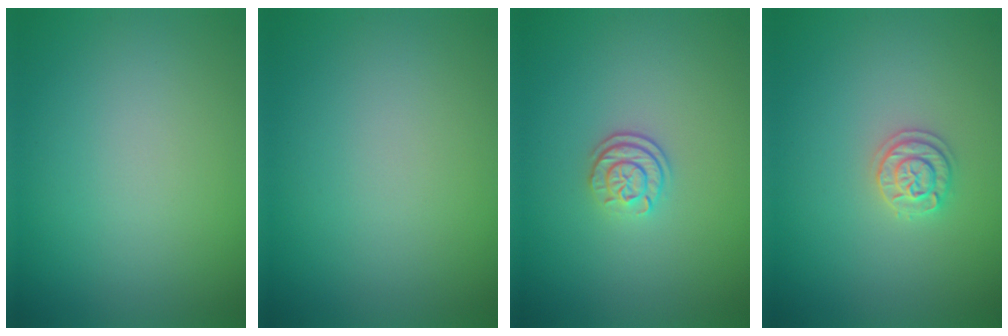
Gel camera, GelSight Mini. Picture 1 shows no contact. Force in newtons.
{"total": 0.0}
{"total": 2.3, "press": 1.7, "slide": 1.5}
{"total": 1.9, "press": 1.9, "slide": 0.2}